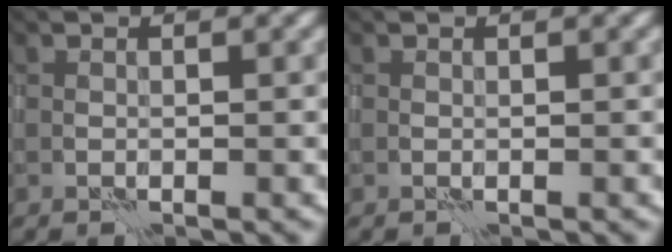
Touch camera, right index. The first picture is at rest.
{"total": 0.0}